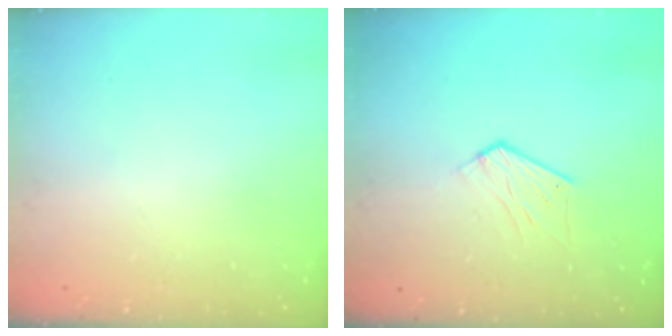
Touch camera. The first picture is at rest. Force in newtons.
{"total": 5.3, "press": 5.3, "slide": 0.4}